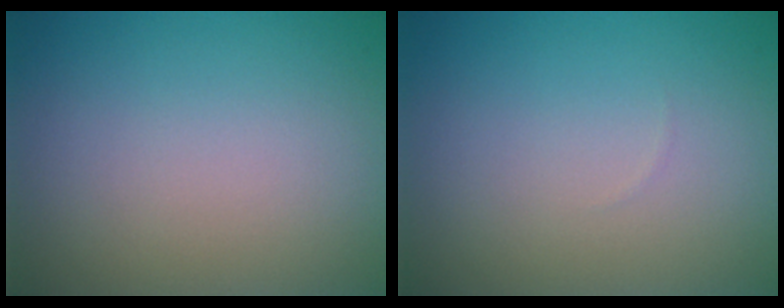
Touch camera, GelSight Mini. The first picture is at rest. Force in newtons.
{"total": 0.0}